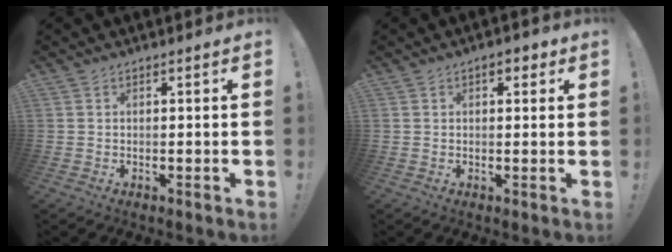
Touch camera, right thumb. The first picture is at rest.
{"total": 3.3, "force": [1.4, 1.9, 2.3], "torque": [-0.024, 0.000, 0.020]}